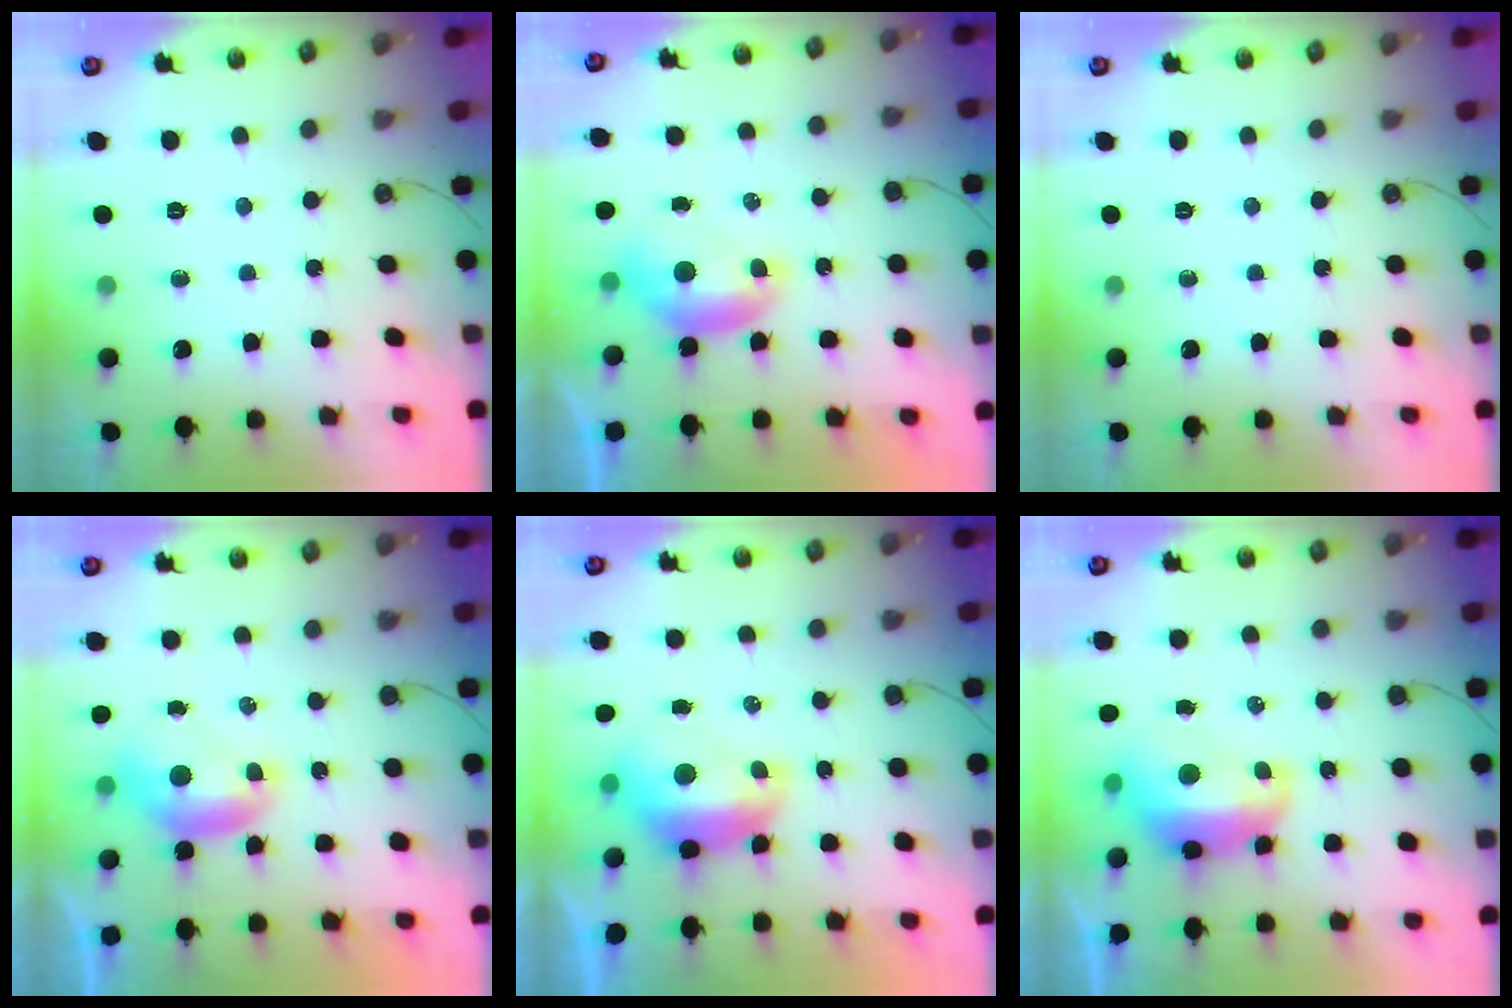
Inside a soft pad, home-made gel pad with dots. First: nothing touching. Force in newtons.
{"total": 0.6, "press": 0.6, "slide": 0.2}
{"total": 0.0}
{"total": 0.0}
{"total": 2.8, "press": 2.7, "slide": 0.9}
{"total": 4.1, "press": 3.9, "slide": 1.1}